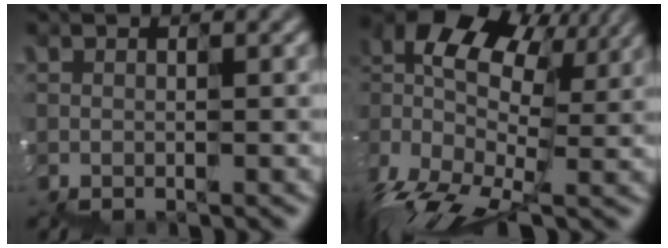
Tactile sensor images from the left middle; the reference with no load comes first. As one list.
[{"total": 11.7, "force": [1.1, 6.6, 9.6], "torque": [-0.215, 0.025, 0.026]}]